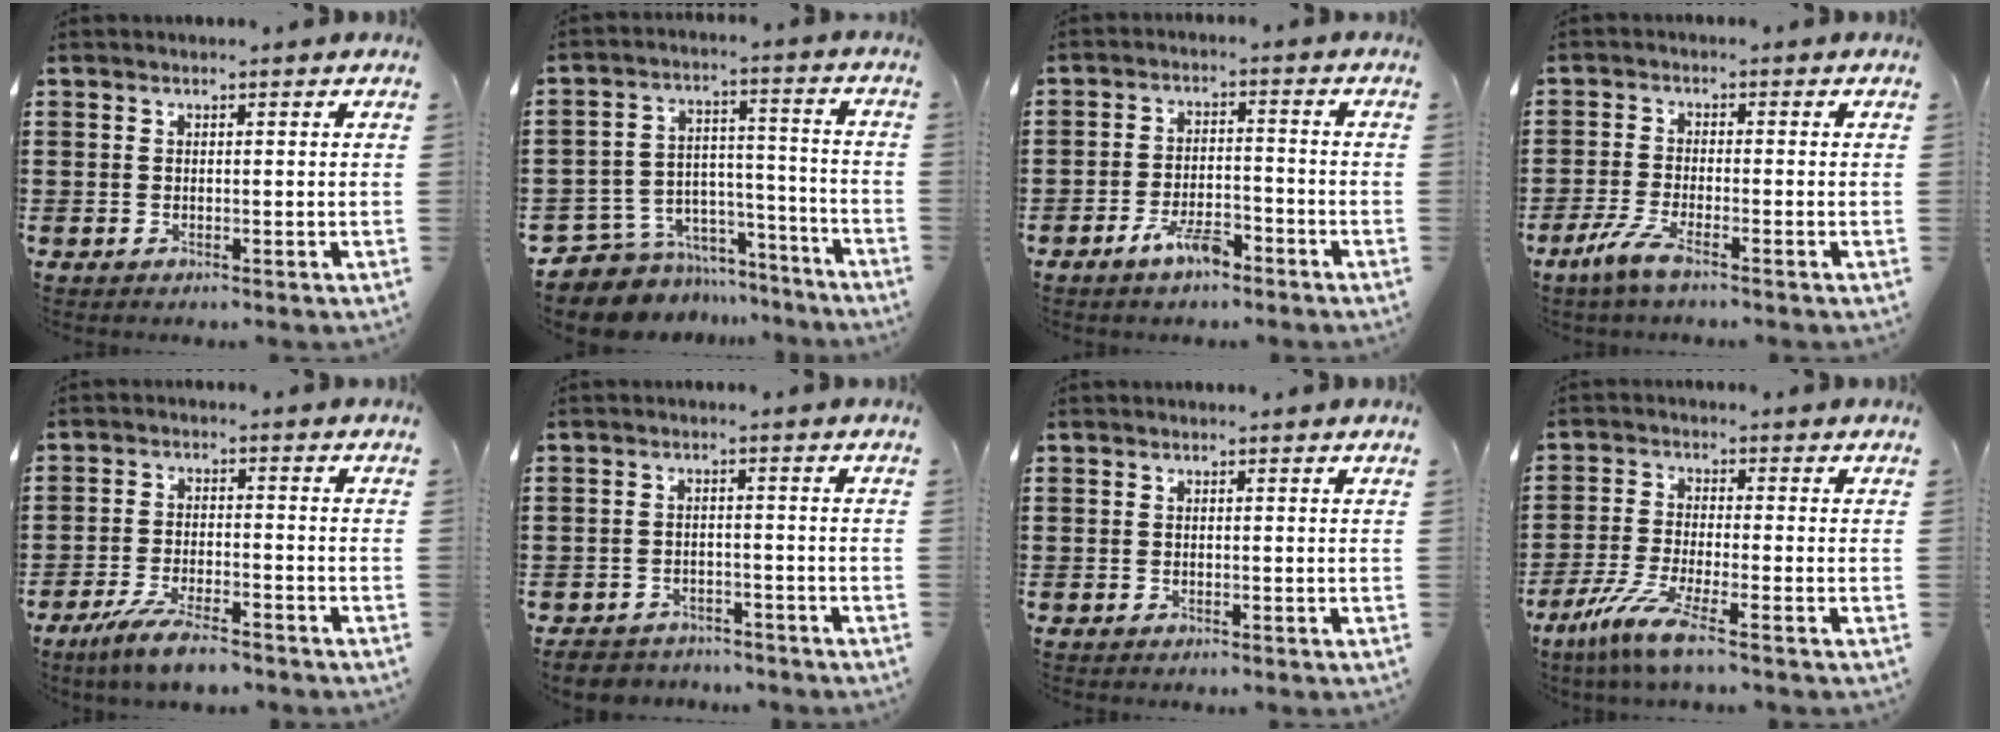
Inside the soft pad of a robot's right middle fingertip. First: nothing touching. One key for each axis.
{"total": 7.8, "fx": -7.0, "fy": 3.5, "fz": 0.6, "tx": -0.021, "ty": 0.016, "tz": -0.135}
{"total": 5.2, "fx": -3.7, "fy": 1.6, "fz": 3.3, "tx": -0.073, "ty": 0.005, "tz": -0.073}
{"total": 4.3, "fx": -2.8, "fy": 0.5, "fz": 3.3, "tx": -0.080, "ty": -0.013, "tz": -0.056}
{"total": 5.7, "fx": -4.7, "fy": 0.8, "fz": 3.1, "tx": -0.069, "ty": -0.006, "tz": -0.092}
{"total": 3.2, "fx": -3.1, "fy": 0.8, "fz": 0.2, "tx": -0.016, "ty": 0.000, "tz": -0.070}
{"total": 0.0}
{"total": 6.6, "fx": -4.2, "fy": 0.2, "fz": 5.0, "tx": -0.123, "ty": -0.023, "tz": -0.086}